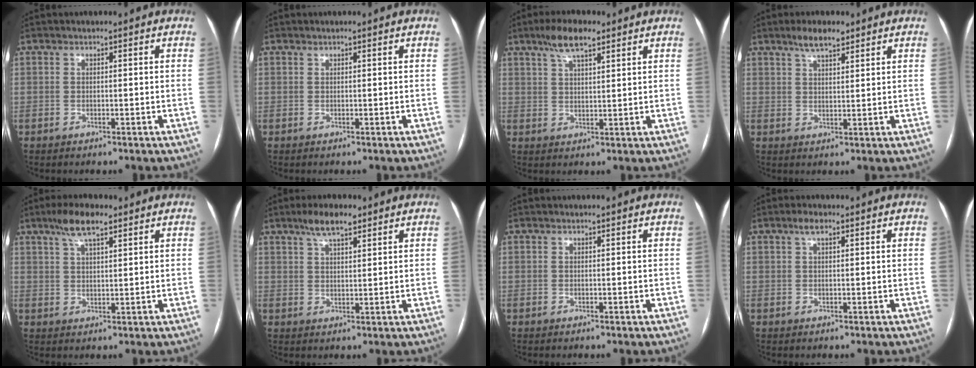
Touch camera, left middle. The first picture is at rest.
{"total": 0.0}
{"total": 6.1, "force": [4.2, 1.6, 4.2], "torque": [-0.085, 0.013, 0.075]}
{"total": 4.3, "force": [3.3, 1.1, 2.6], "torque": [-0.051, 0.006, 0.058]}
{"total": 5.9, "force": [4.0, 1.4, 4.1], "torque": [-0.085, 0.013, 0.073]}
{"total": 5.3, "force": [3.8, 1.4, 3.5], "torque": [-0.068, 0.010, 0.066]}
{"total": 0.0}
{"total": 1.9, "force": [1.1, 0.6, 1.4], "torque": [-0.030, 0.009, 0.022]}